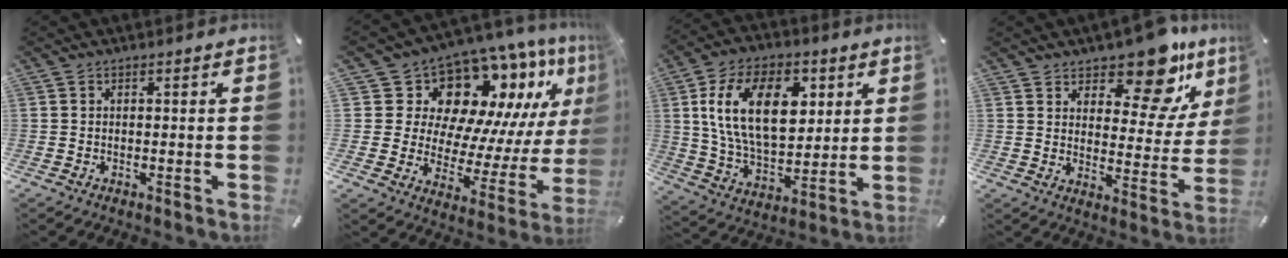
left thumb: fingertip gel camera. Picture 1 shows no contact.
{"total": 15.9, "force": [11.1, 9.3, 6.6], "torque": [-0.105, -0.113, 0.194]}
{"total": 19.3, "force": [5.8, 12.0, 14.0], "torque": [-0.268, 0.000, 0.097]}
{"total": 14.6, "force": [11.5, 6.1, 6.6], "torque": [-0.089, -0.094, 0.196]}